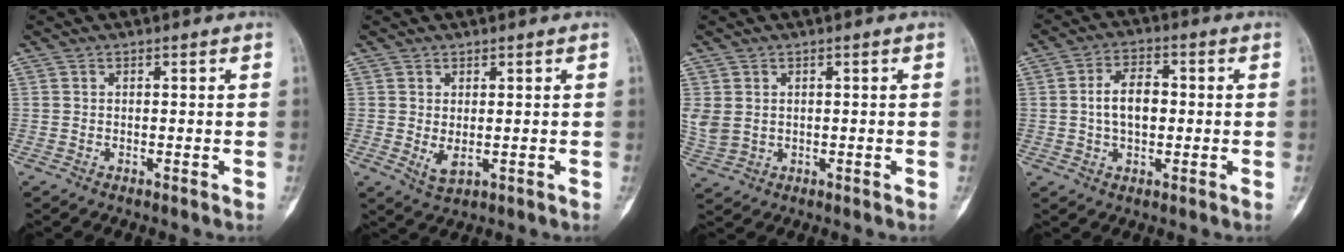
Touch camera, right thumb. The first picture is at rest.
{"total": 2.8, "force": [-0.1, 1.4, 2.4], "torque": [-0.038, -0.006, 0.009]}
{"total": 4.6, "force": [0.7, 3.7, 2.7], "torque": [-0.060, 0.000, 0.026]}
{"total": 7.1, "force": [0.2, 4.3, 5.7], "torque": [-0.091, 0.015, 0.000]}